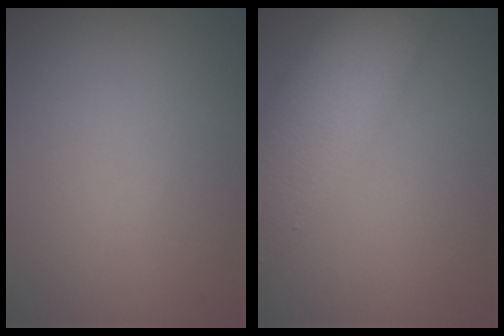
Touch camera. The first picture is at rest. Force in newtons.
{"total": 11.9, "press": 11.9, "slide": 0.6}